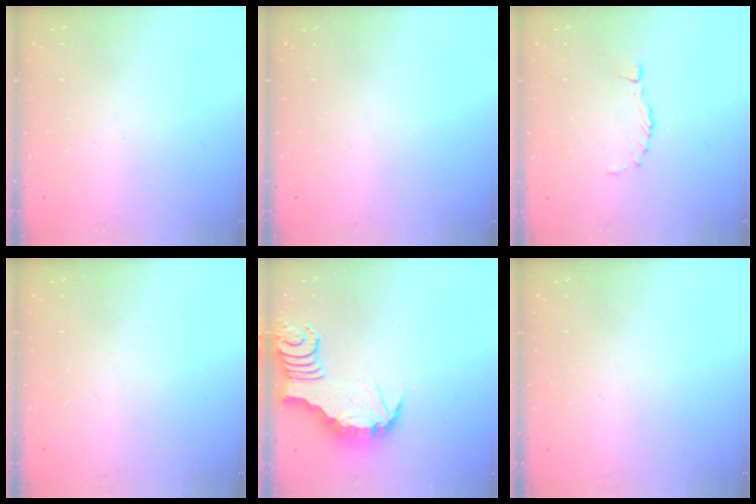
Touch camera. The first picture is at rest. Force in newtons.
{"total": 0.0}
{"total": 0.8, "press": 0.7, "slide": 0.3}
{"total": 0.0}
{"total": 3.9, "press": 3.9, "slide": 0.4}
{"total": 0.0}